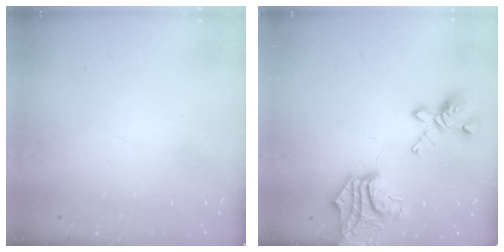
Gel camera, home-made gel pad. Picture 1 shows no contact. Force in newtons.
{"total": 11.1, "press": 10.7, "slide": 2.8}